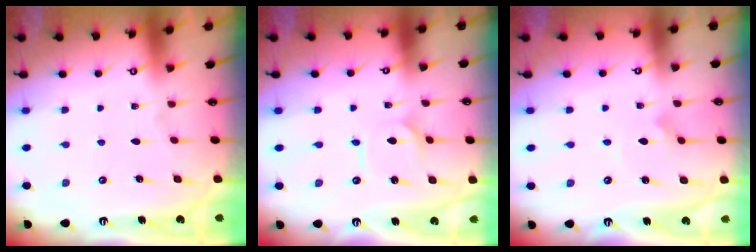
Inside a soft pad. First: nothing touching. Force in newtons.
{"total": 2.1, "press": 2.1, "slide": 0.3}
{"total": 3.6, "press": 3.6, "slide": 0.2}